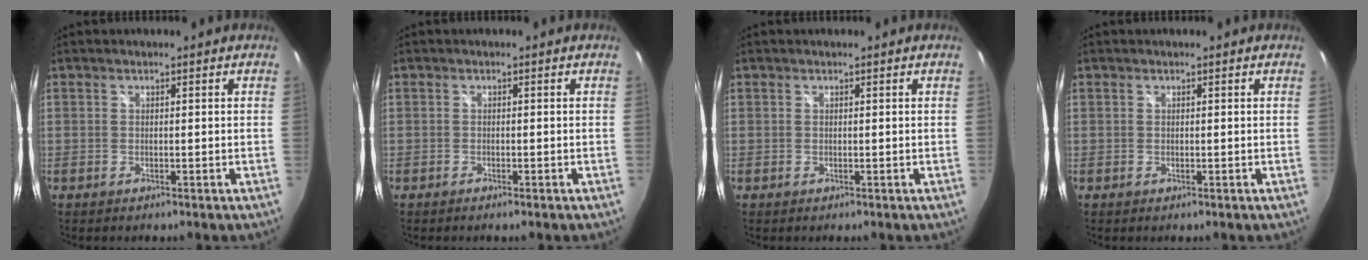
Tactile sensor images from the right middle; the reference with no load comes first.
{"total": 1.0, "force": [-0.8, 0.1, 0.5], "torque": [-0.010, -0.002, -0.015]}
{"total": 0.0}
{"total": 0.0}